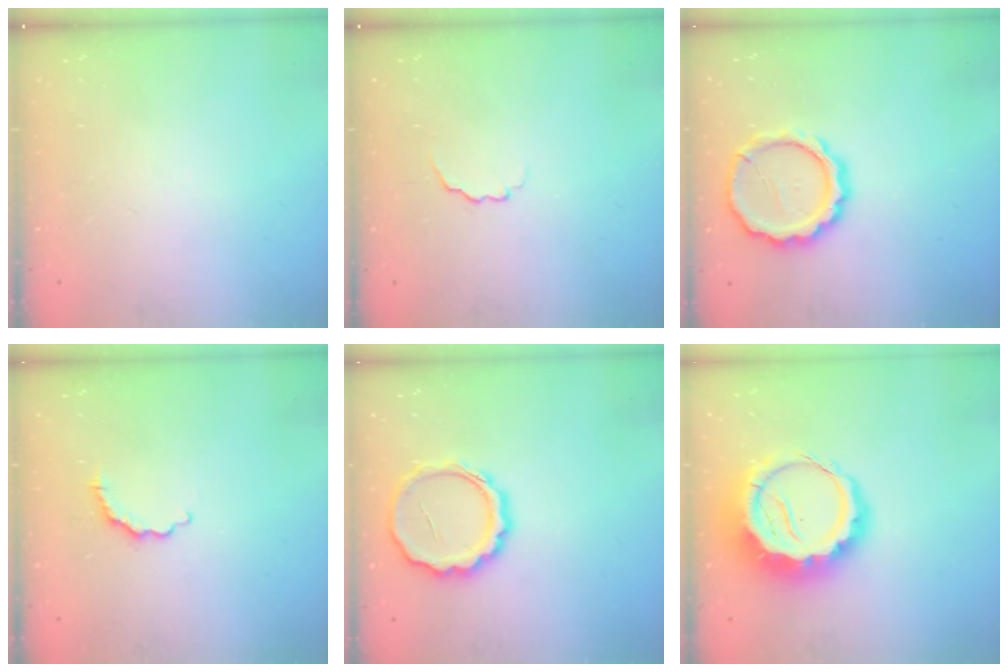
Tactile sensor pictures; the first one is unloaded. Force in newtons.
{"total": 3.3, "press": 3.2, "slide": 0.8}
{"total": 12.6, "press": 12.5, "slide": 1.7}
{"total": 3.7, "press": 3.6, "slide": 0.9}
{"total": 10.6, "press": 10.6, "slide": 0.7}
{"total": 14.7, "press": 14.4, "slide": 3.2}